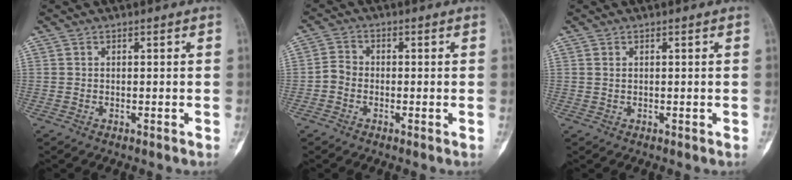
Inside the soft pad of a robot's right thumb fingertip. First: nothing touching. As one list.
[{"total": 2.7, "force": [-1.1, 2.0, 1.5], "torque": [-0.023, 0.007, -0.034]}, {"total": 0.5, "force": [0.3, 0.3, 0.3], "torque": [-0.009, 0.003, 0.007]}]